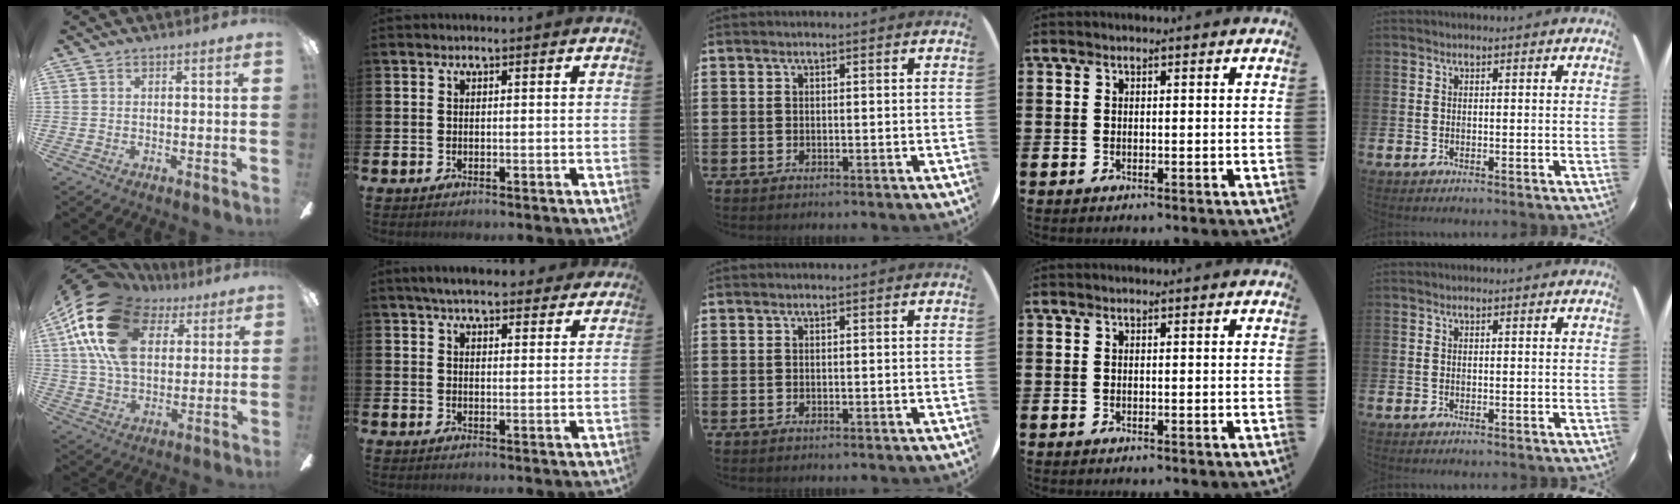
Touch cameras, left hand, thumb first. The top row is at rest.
{"thumb": {"total": 23.2, "force": [9.3, 15.1, 15.0], "torque": [-0.320, -0.022, 0.161]}, "index": {"total": 5.5, "force": [5.2, 1.2, 1.6], "torque": [-0.038, -0.016, 0.094]}}